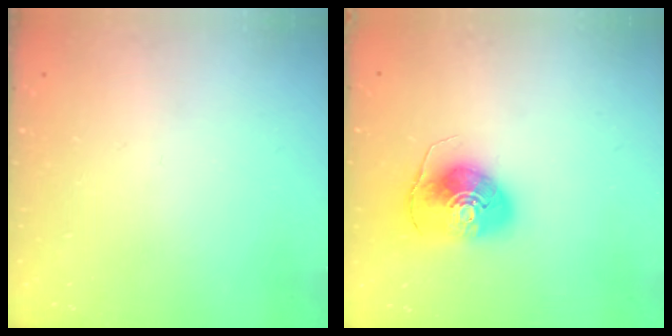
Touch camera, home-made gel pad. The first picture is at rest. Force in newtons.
{"total": 10.0, "press": 9.9, "slide": 1.4}